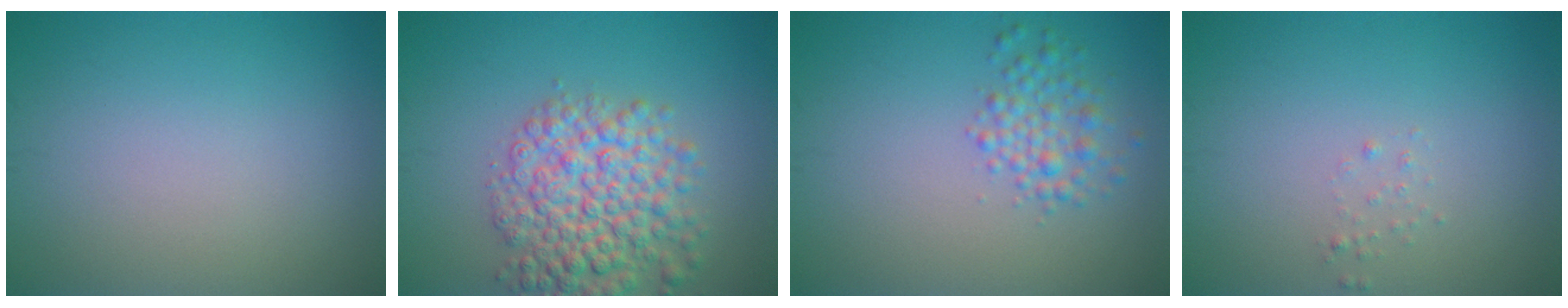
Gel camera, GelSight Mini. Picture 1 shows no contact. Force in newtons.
{"total": 7.0, "press": 7.0, "slide": 0.2}
{"total": 2.5, "press": 2.5, "slide": 0.0}
{"total": 0.6, "press": 0.6, "slide": 0.1}